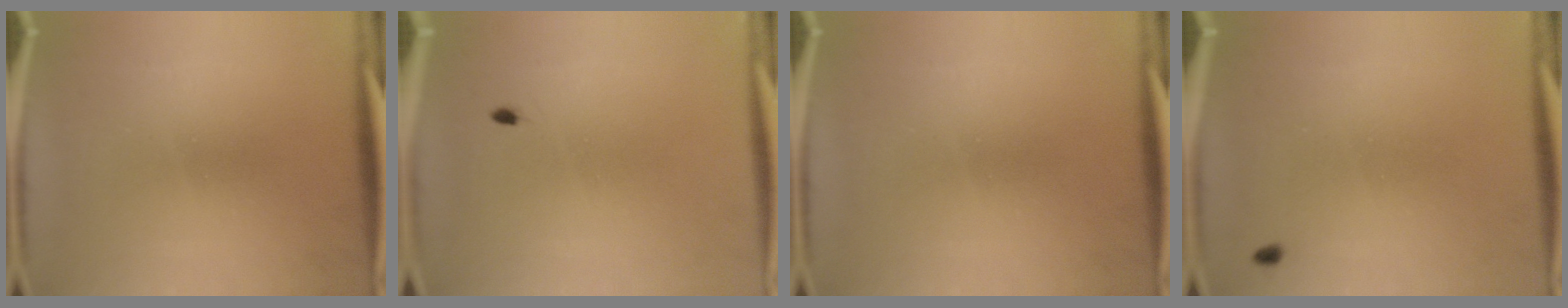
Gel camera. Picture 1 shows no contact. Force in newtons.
{"total": 0.5}
{"total": 0.0}
{"total": 0.6}